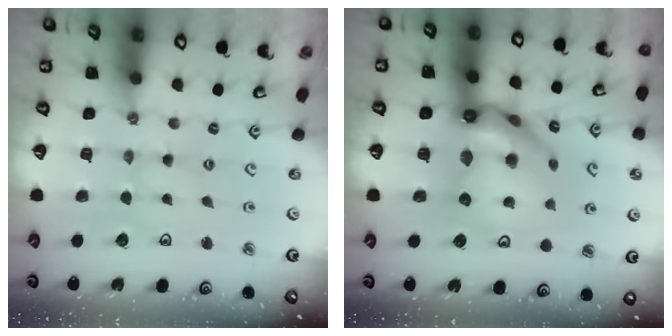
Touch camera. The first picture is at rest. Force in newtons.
{"total": 17.7, "press": 17.6, "slide": 2.1}